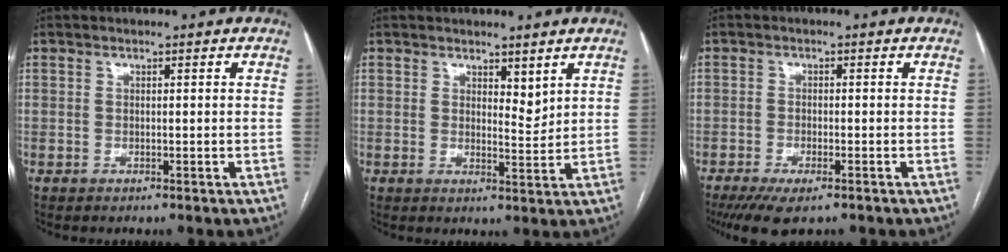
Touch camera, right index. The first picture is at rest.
{"total": 2.9, "force": [2.1, 1.1, 1.6], "torque": [-0.022, -0.012, 0.039]}
{"total": 6.7, "force": [-4.8, 1.9, 4.3], "torque": [-0.067, -0.013, -0.077]}